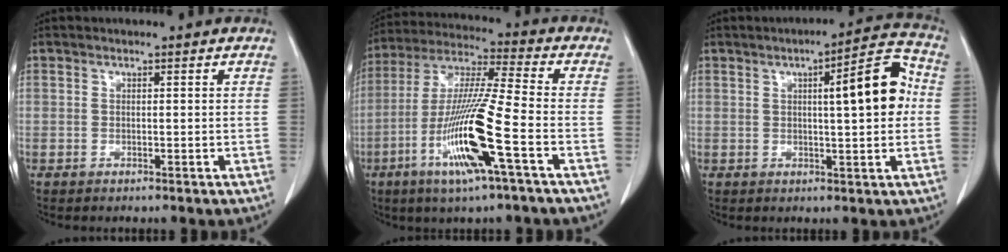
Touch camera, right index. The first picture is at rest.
{"total": 15.6, "force": [-5.8, -0.3, 14.5], "torque": [-0.297, -0.018, -0.113]}
{"total": 9.9, "force": [1.3, 1.7, 9.7], "torque": [-0.128, 0.022, 0.014]}